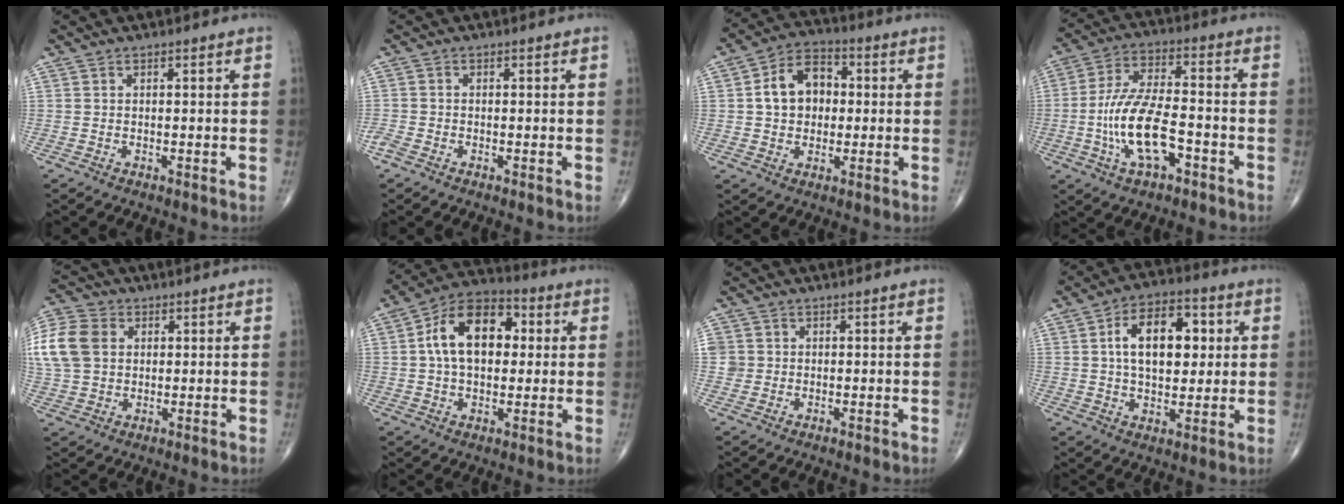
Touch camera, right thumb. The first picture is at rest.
{"total": 1.8, "force": [-1.2, 1.0, 0.9], "torque": [-0.025, 0.000, -0.026]}
{"total": 10.4, "force": [1.0, 7.8, 6.8], "torque": [-0.089, 0.020, 0.009]}
{"total": 13.6, "force": [-4.3, 5.8, 11.6], "torque": [-0.229, 0.029, -0.079]}
{"total": 21.0, "force": [4.8, 16.5, 12.0], "torque": [-0.318, 0.052, 0.104]}
{"total": 14.8, "force": [2.3, 9.4, 11.2], "torque": [-0.165, 0.024, 0.030]}
{"total": 2.6, "force": [0.2, 2.6, 0.3], "torque": [0.012, 0.005, 0.007]}
{"total": 14.1, "force": [2.8, 8.4, 11.0], "torque": [-0.145, 0.009, 0.041]}